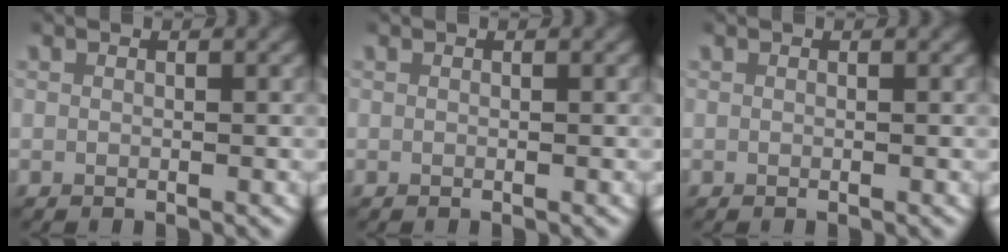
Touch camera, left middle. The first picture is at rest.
{"total": 0.0}
{"total": 0.0}